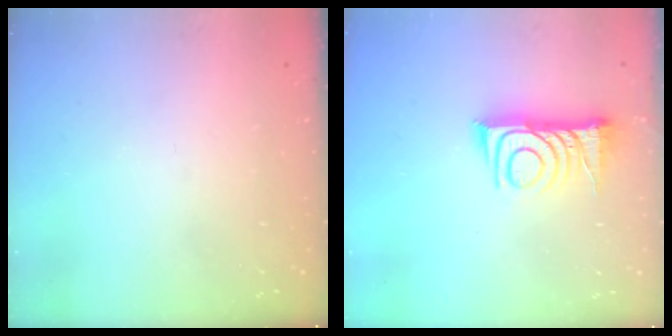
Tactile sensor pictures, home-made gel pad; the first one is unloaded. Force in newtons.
{"total": 12.5, "press": 12.5, "slide": 0.9}